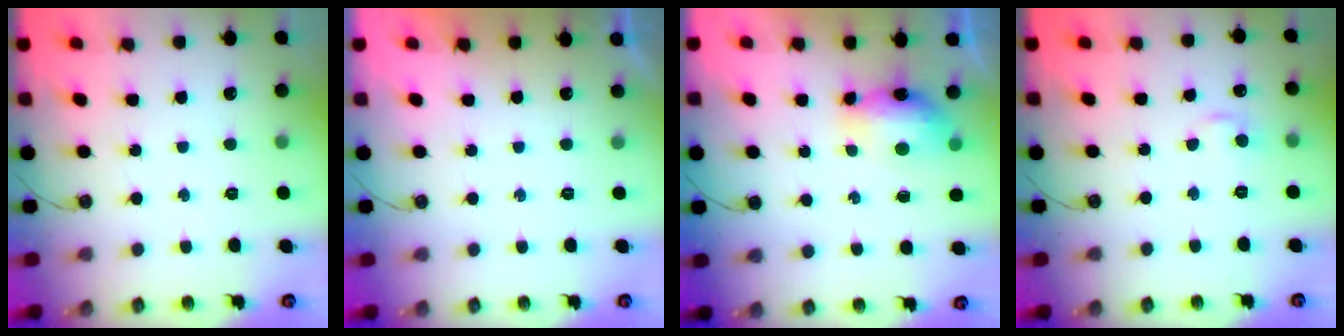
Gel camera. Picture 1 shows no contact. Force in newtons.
{"total": 0.0}
{"total": 16.4, "press": 10.0, "slide": 13.0}
{"total": 5.8, "press": 5.8, "slide": 0.6}